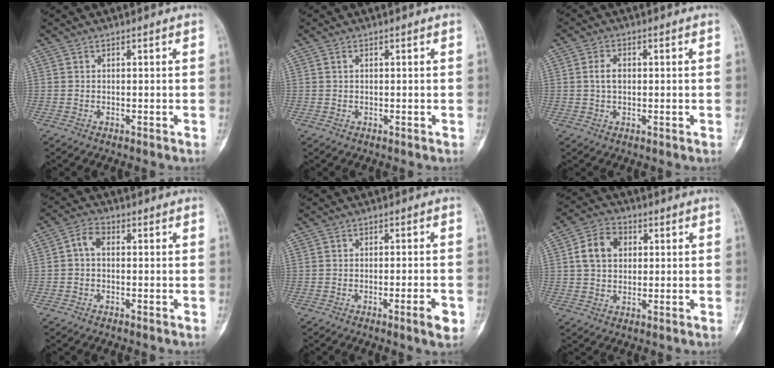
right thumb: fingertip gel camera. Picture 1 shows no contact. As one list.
[{"total": 0.5, "force": [0.2, 0.3, 0.4], "torque": [-0.010, 0.001, 0.003]}, {"total": 3.1, "force": [0.3, 2.0, 2.4], "torque": [-0.045, 0.006, 0.003]}, {"total": 3.5, "force": [-0.1, 2.3, 2.6], "torque": [-0.044, 0.012, -0.011]}, {"total": 4.2, "force": [-1.9, 0.4, 3.7], "torque": [-0.051, 0.002, -0.029]}, {"total": 8.2, "force": [1.6, 6.2, 5.1], "torque": [-0.077, 0.011, 0.023]}]